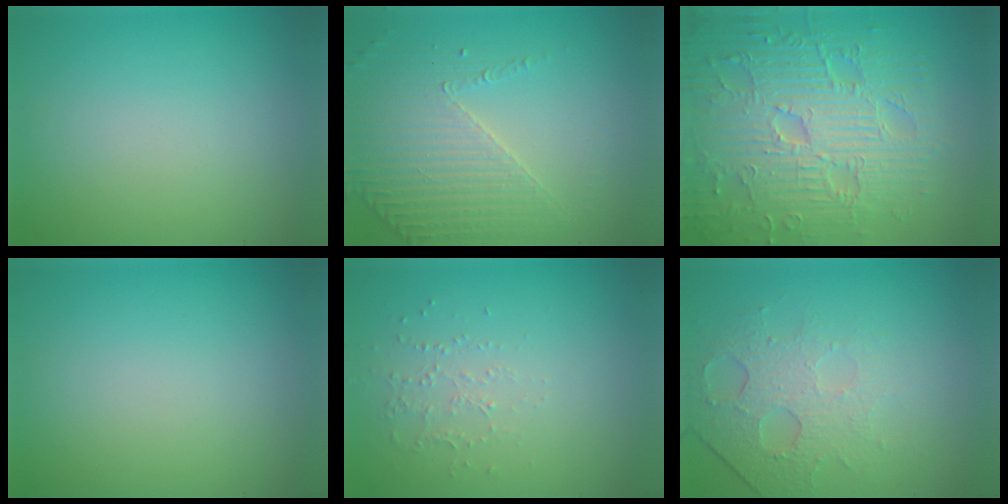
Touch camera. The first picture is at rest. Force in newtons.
{"total": 4.1, "press": 3.3, "slide": 2.4}
{"total": 10.0, "press": 6.9, "slide": 7.2}
{"total": 0.0}
{"total": 1.0, "press": 0.6, "slide": 0.8}
{"total": 4.6, "press": 3.0, "slide": 3.4}